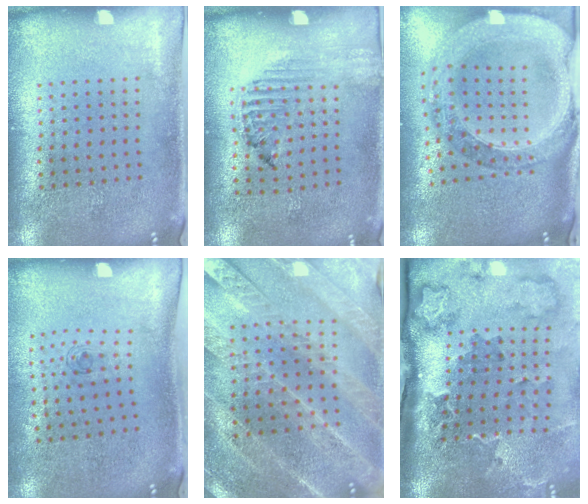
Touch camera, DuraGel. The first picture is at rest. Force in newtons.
{"total": 1.2, "press": 1.2, "slide": 0.2}
{"total": 2.3, "press": 2.1, "slide": 1.0}
{"total": 0.6, "press": 0.2, "slide": 0.6}
{"total": 2.8, "press": 2.7, "slide": 0.4}
{"total": 3.7, "press": 2.4, "slide": 2.7}